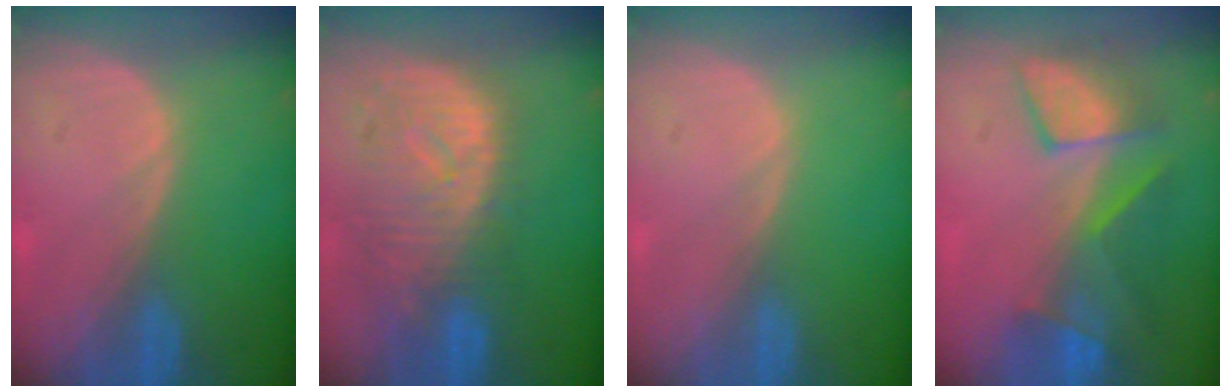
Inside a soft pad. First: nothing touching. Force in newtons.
{"total": 10.9, "press": 9.7, "slide": 4.9}
{"total": 0.0}
{"total": 8.0, "press": 7.8, "slide": 1.8}